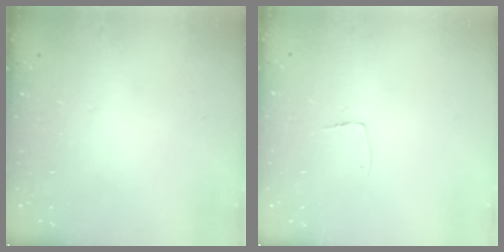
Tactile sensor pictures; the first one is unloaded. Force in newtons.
{"total": 5.4, "press": 5.4, "slide": 0.3}